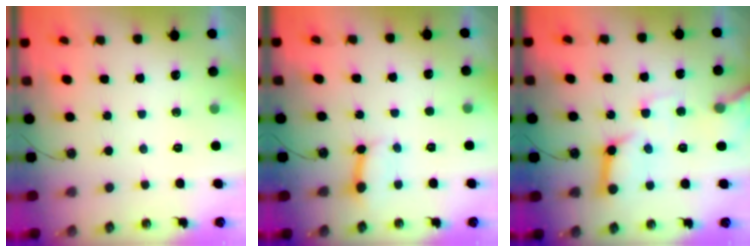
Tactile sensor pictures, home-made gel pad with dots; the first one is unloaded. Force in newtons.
{"total": 5.6, "press": 5.6, "slide": 0.4}
{"total": 14.4, "press": 14.3, "slide": 1.7}